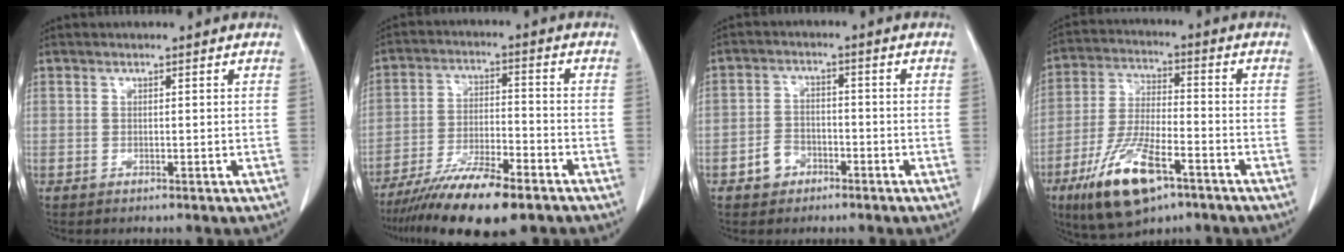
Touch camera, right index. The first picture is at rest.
{"total": 13.5, "force": [-9.8, 2.4, 8.9], "torque": [-0.159, -0.023, -0.168]}
{"total": 4.0, "force": [-2.3, 3.0, 1.4], "torque": [-0.023, 0.012, -0.039]}
{"total": 13.3, "force": [-7.4, 4.1, 10.2], "torque": [-0.208, -0.016, -0.127]}